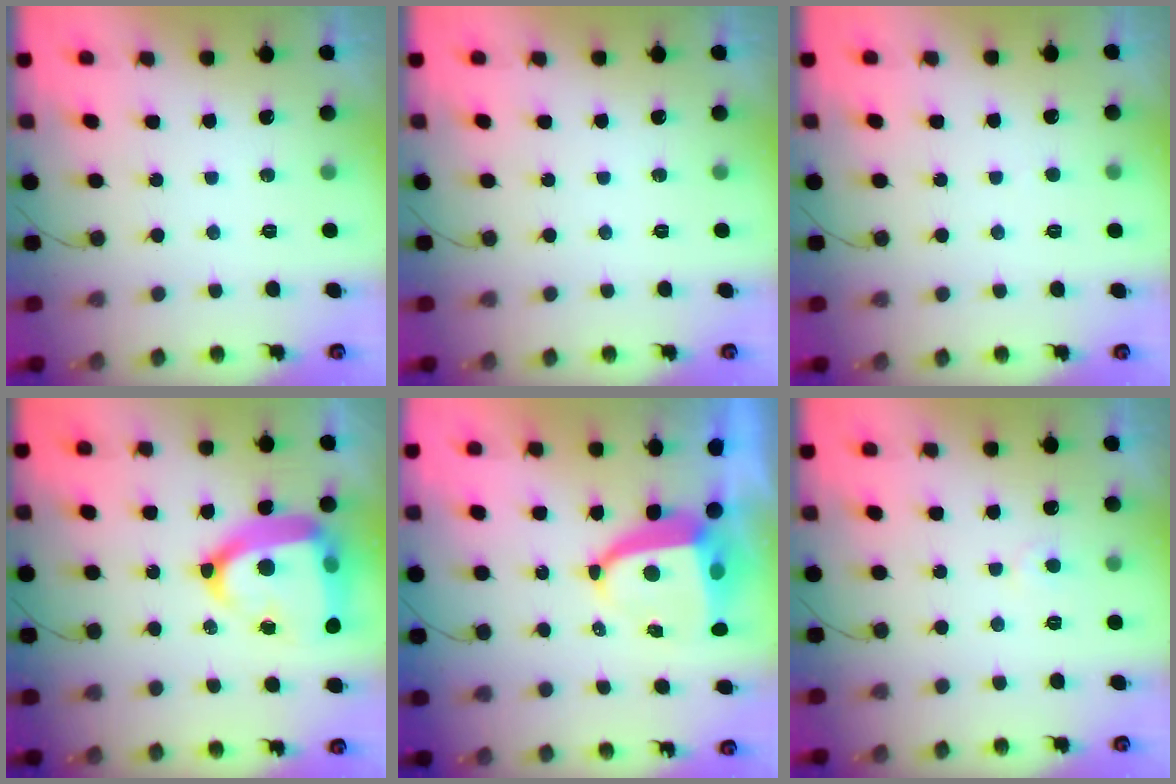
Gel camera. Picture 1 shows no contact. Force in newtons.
{"total": 0.0}
{"total": 2.5, "press": 2.5, "slide": 0.2}
{"total": 20.1, "press": 20.0, "slide": 1.7}
{"total": 8.8, "press": 8.8, "slide": 1.0}
{"total": 4.4, "press": 4.4, "slide": 0.4}